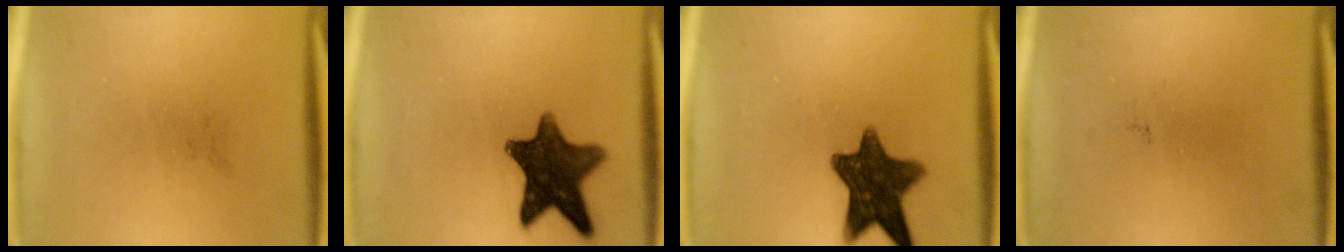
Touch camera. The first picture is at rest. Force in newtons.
{"total": 12.4}
{"total": 12.0}
{"total": 0.0}